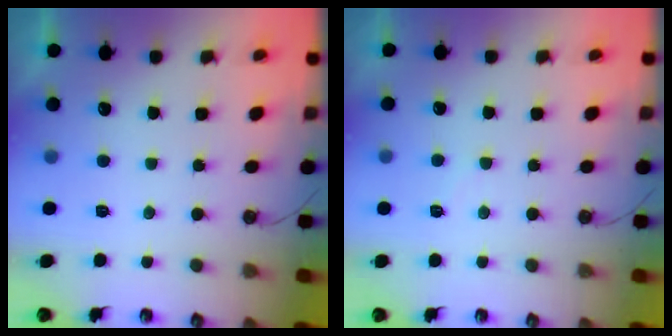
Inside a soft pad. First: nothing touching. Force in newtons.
{"total": 5.3, "press": 5.2, "slide": 0.8}